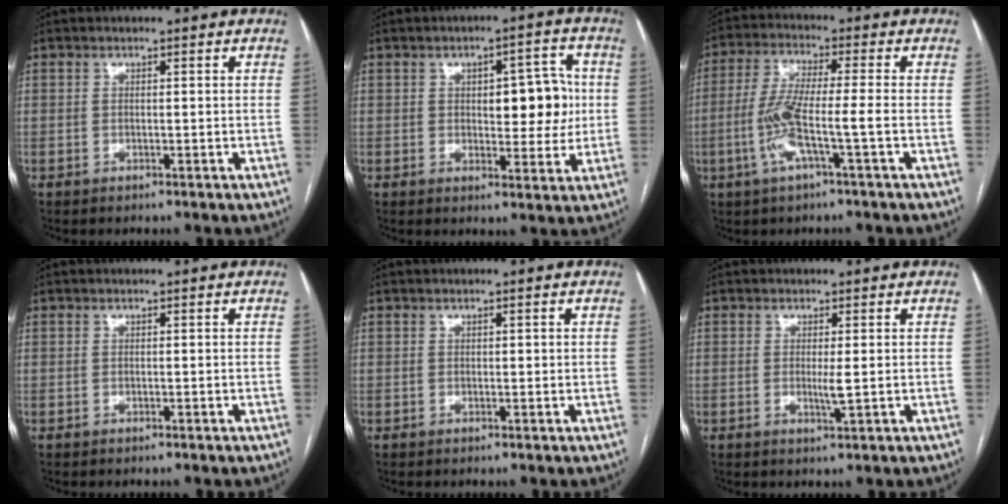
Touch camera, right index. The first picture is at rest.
{"total": 8.3, "force": [0.9, 3.5, 7.4], "torque": [-0.090, 0.015, 0.018]}
{"total": 8.6, "force": [-2.5, 0.0, 8.2], "torque": [-0.171, 0.003, -0.053]}
{"total": 0.0}
{"total": 0.9, "force": [0.3, 0.4, 0.7], "torque": [-0.009, 0.001, 0.004]}
{"total": 2.2, "force": [0.0, 0.0, 2.2], "torque": [-0.043, -0.006, 0.000]}